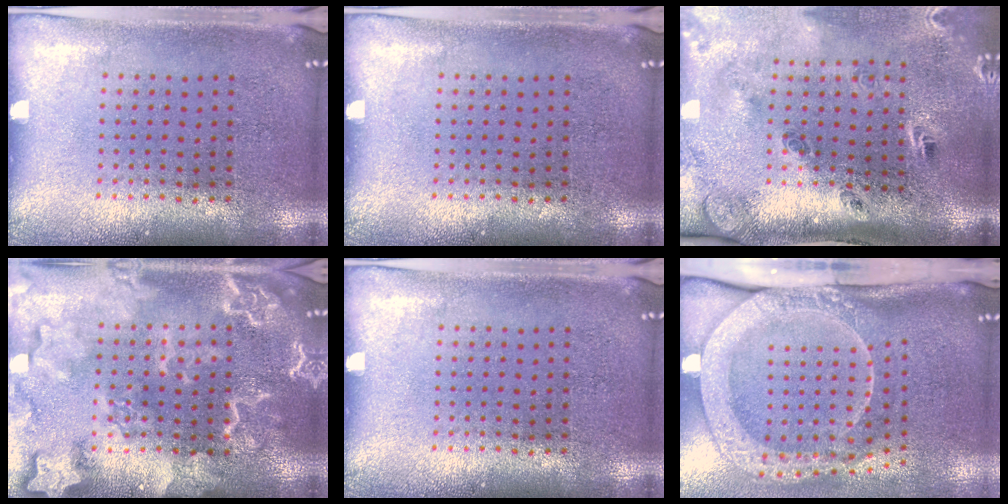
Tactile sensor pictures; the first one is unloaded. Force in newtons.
{"total": 0.0}
{"total": 3.1, "press": 2.0, "slide": 2.3}
{"total": 4.7, "press": 4.6, "slide": 0.6}
{"total": 0.0}
{"total": 3.0, "press": 2.1, "slide": 2.1}